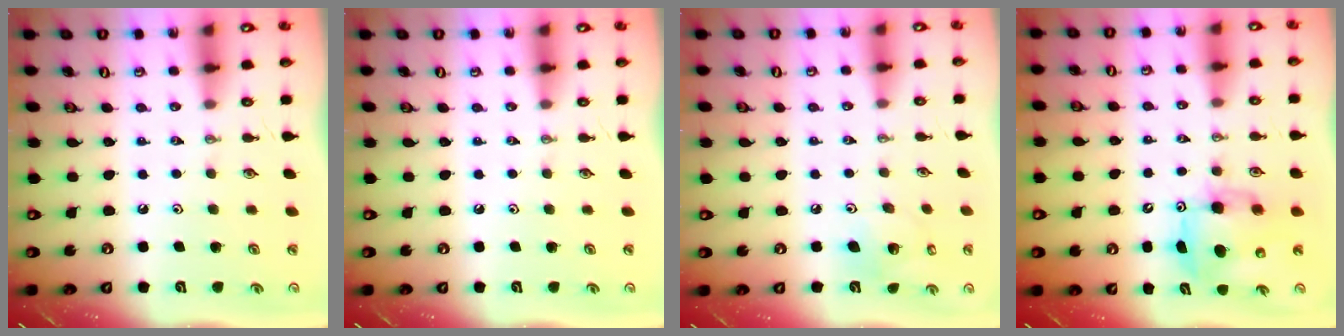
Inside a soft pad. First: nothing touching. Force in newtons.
{"total": 0.0}
{"total": 7.7, "press": 7.5, "slide": 1.7}
{"total": 7.8, "press": 7.7, "slide": 1.5}